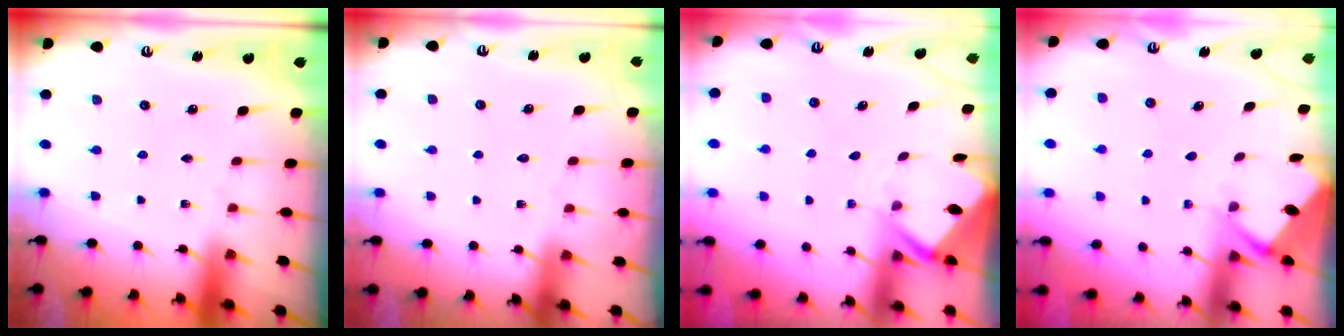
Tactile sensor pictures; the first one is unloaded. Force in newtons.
{"total": 0.8, "press": 0.8, "slide": 0.2}
{"total": 3.3, "press": 3.3, "slide": 0.3}
{"total": 2.6, "press": 2.6, "slide": 0.3}